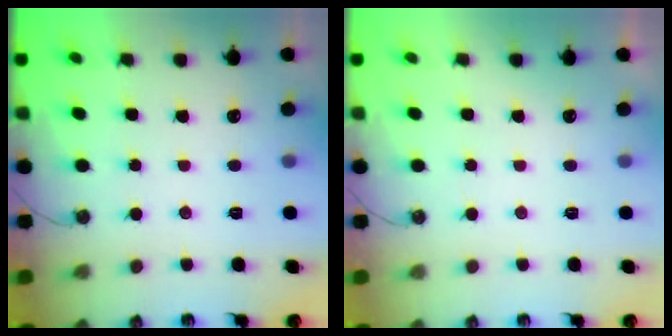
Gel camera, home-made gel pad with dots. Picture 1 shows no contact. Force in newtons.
{"total": 0.0}